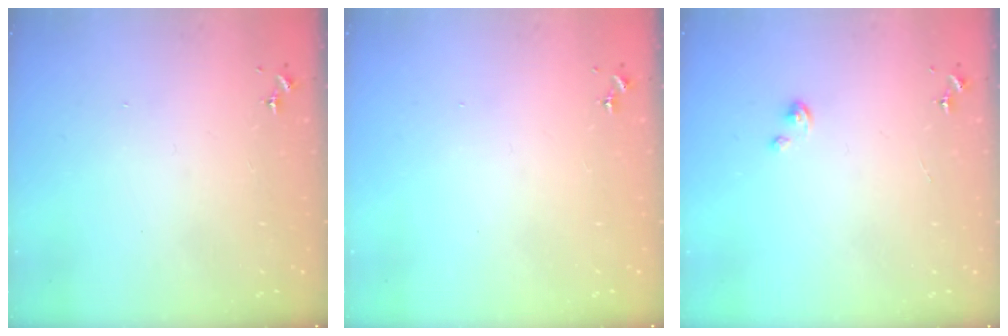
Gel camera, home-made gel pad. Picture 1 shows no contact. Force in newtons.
{"total": 0.0}
{"total": 1.8, "press": 1.8, "slide": 0.2}